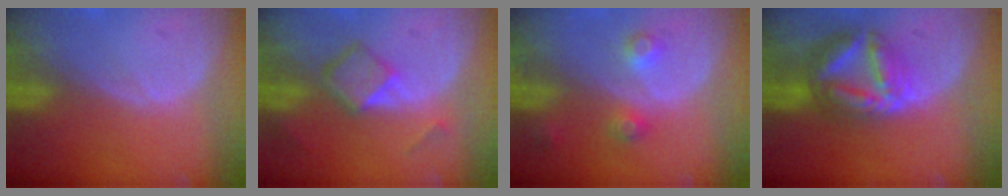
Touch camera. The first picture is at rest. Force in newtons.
{"total": 5.1, "press": 4.7, "slide": 1.9}
{"total": 3.8, "press": 3.5, "slide": 1.4}
{"total": 8.7, "press": 8.7, "slide": 0.8}